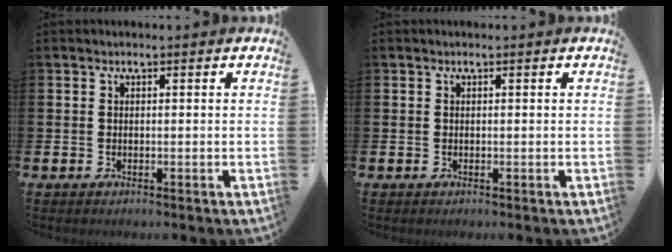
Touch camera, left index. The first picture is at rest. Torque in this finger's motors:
{"motor_torque": [0.00, 0.00, 0.00, 0.00]}